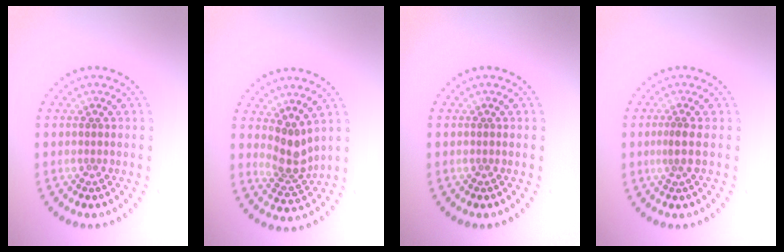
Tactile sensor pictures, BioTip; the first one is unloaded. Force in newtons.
{"total": 2.9, "press": 2.2, "slide": 1.8}
{"total": 0.0}
{"total": 1.4, "press": 0.9, "slide": 1.1}